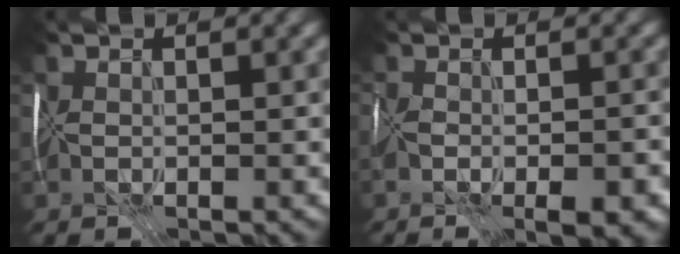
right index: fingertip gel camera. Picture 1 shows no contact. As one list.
[{"total": 5.6, "force": [-2.8, 2.2, 4.4], "torque": [-0.063, -0.005, -0.035]}]